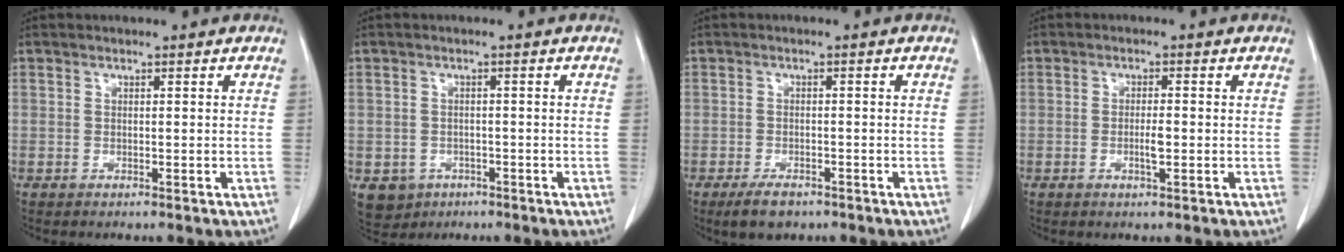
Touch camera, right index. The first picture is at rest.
{"total": 5.4, "force": [-2.6, 4.6, 1.1], "torque": [-0.015, 0.004, -0.031]}
{"total": 4.0, "force": [-2.7, 1.9, 2.2], "torque": [-0.042, -0.004, -0.038]}
{"total": 2.4, "force": [-0.6, 0.3, 2.3], "torque": [-0.046, -0.002, -0.010]}